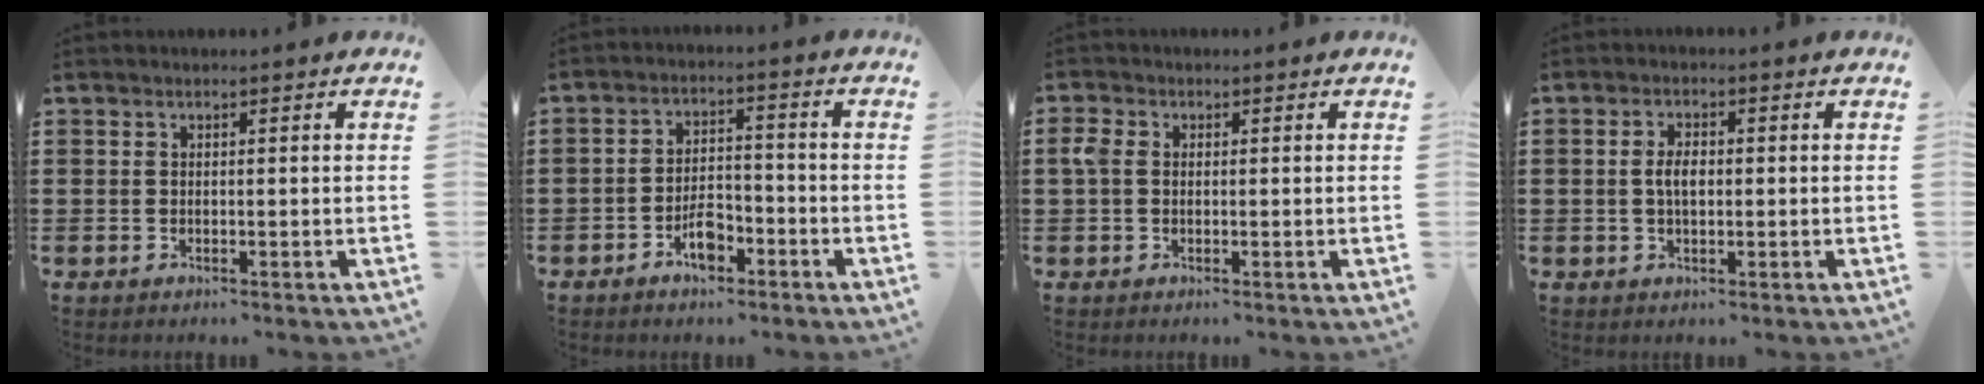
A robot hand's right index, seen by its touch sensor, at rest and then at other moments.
{"total": 4.9, "force": [-3.0, 2.1, 3.2], "torque": [-0.059, 0.005, -0.054]}
{"total": 2.5, "force": [0.2, 1.8, 1.8], "torque": [-0.054, 0.003, -0.002]}
{"total": 3.1, "force": [0.0, 1.4, 2.7], "torque": [-0.061, 0.001, -0.003]}